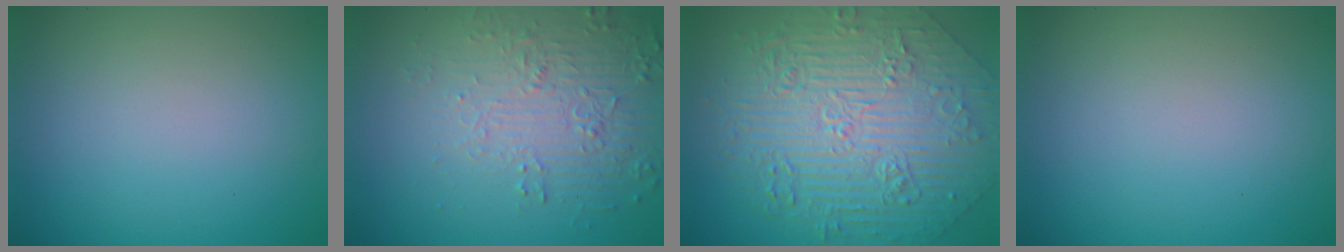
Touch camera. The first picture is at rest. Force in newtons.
{"total": 4.9, "press": 3.6, "slide": 3.4}
{"total": 10.8, "press": 7.4, "slide": 7.9}
{"total": 0.0}